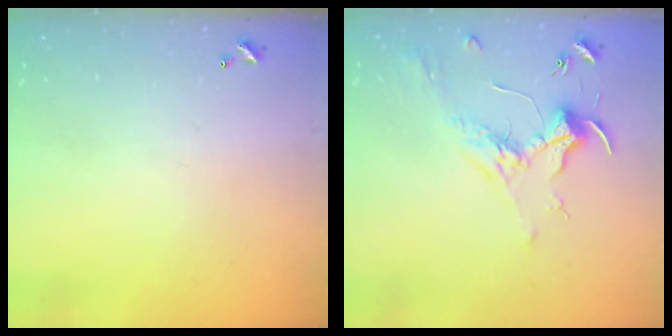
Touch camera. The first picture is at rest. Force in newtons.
{"total": 1.8, "press": 1.6, "slide": 0.9}